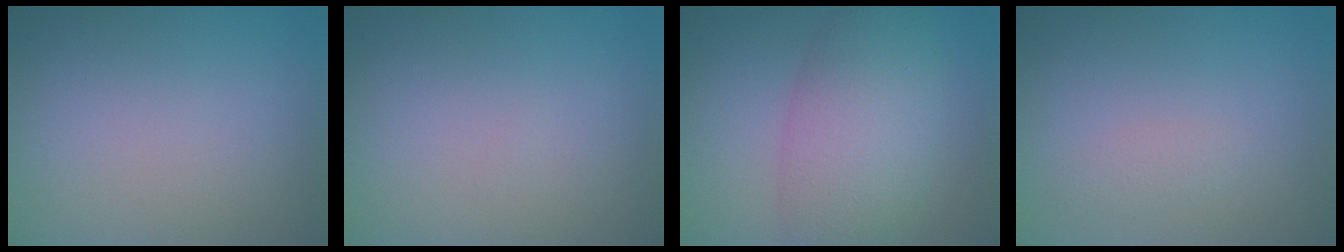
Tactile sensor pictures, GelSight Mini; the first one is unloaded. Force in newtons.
{"total": 0.0}
{"total": 6.9, "press": 6.9, "slide": 0.4}
{"total": 1.0, "press": 1.0, "slide": 0.0}